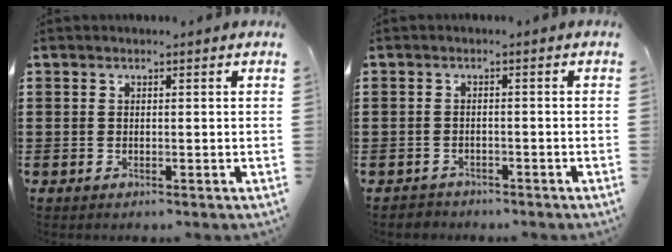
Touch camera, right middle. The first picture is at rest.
{"total": 1.4, "force": [-1.3, 0.5, -0.2], "torque": [-0.002, 0.001, -0.029]}